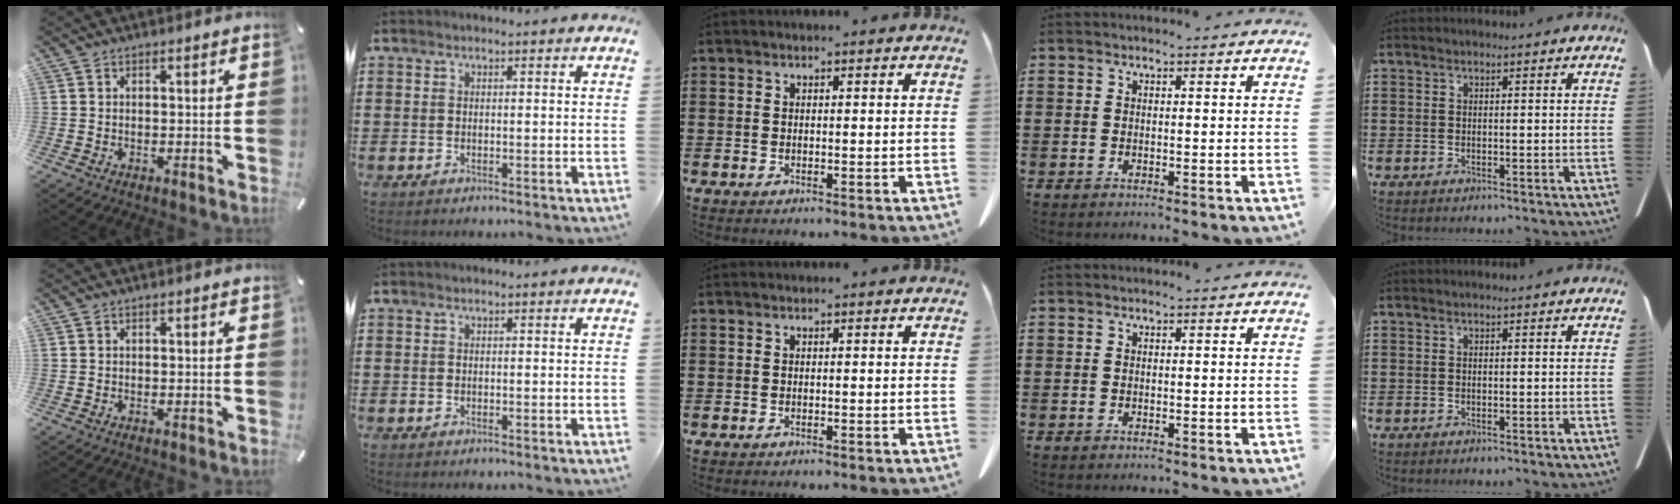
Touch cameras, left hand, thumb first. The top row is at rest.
{}